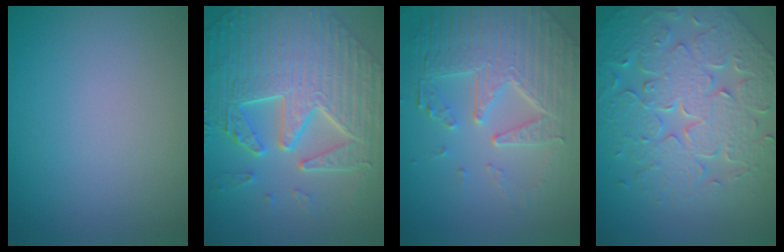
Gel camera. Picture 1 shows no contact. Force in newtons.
{"total": 8.7, "press": 7.2, "slide": 4.9}
{"total": 7.6, "press": 5.5, "slide": 5.2}
{"total": 6.8, "press": 6.0, "slide": 3.2}